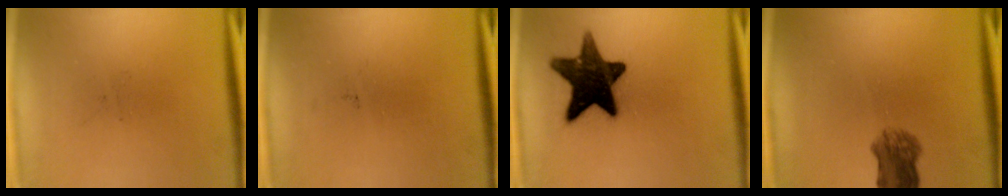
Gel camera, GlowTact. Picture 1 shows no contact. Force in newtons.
{"total": 0.0}
{"total": 15.0}
{"total": 5.1}